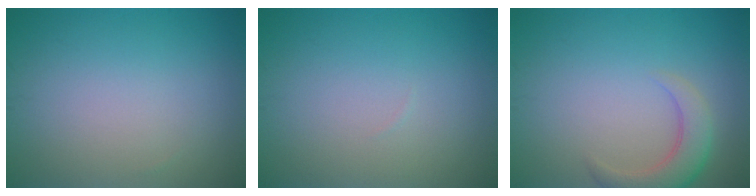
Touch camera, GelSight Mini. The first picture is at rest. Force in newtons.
{"total": 0.0}
{"total": 3.6, "press": 3.6, "slide": 0.3}